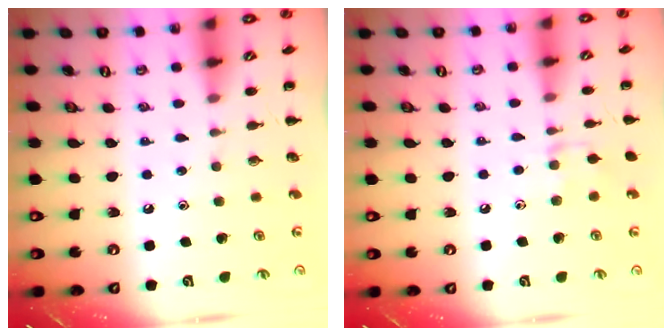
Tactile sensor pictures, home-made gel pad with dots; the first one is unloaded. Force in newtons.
{"total": 6.0, "press": 5.8, "slide": 1.7}